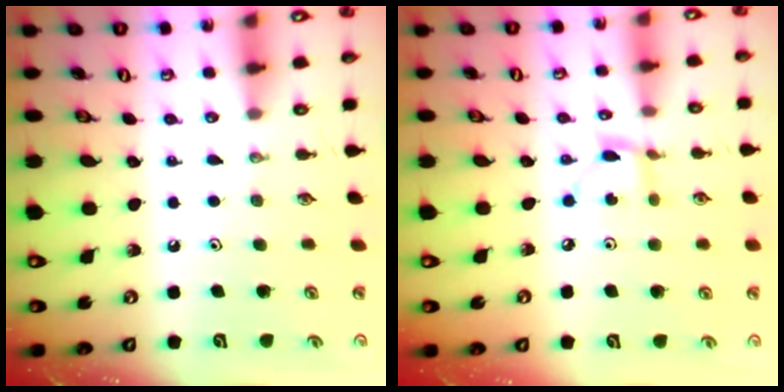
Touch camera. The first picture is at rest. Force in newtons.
{"total": 3.0, "press": 3.0, "slide": 0.2}